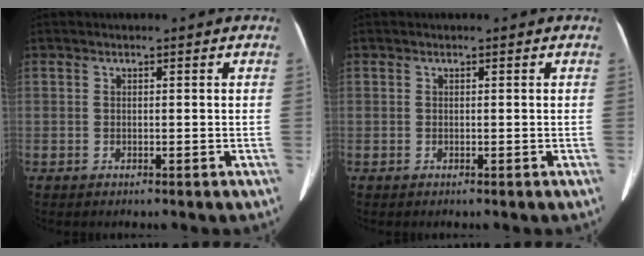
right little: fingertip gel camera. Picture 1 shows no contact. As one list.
[{"total": 0.0}]